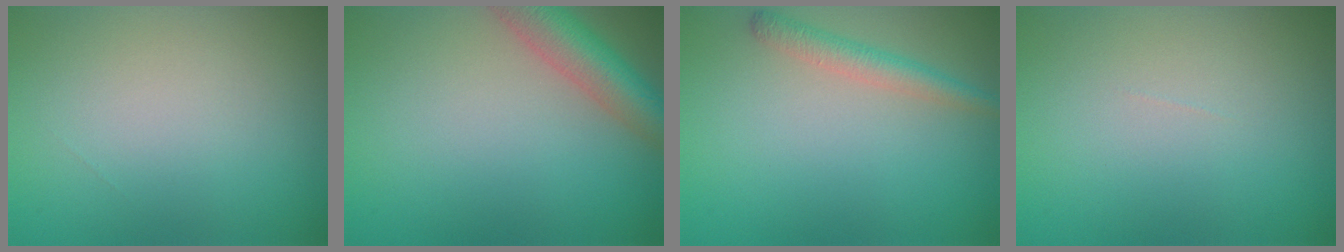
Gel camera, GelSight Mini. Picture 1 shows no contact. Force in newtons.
{"total": 5.3, "press": 5.3, "slide": 0.3}
{"total": 2.2, "press": 2.2, "slide": 0.1}
{"total": 0.0}